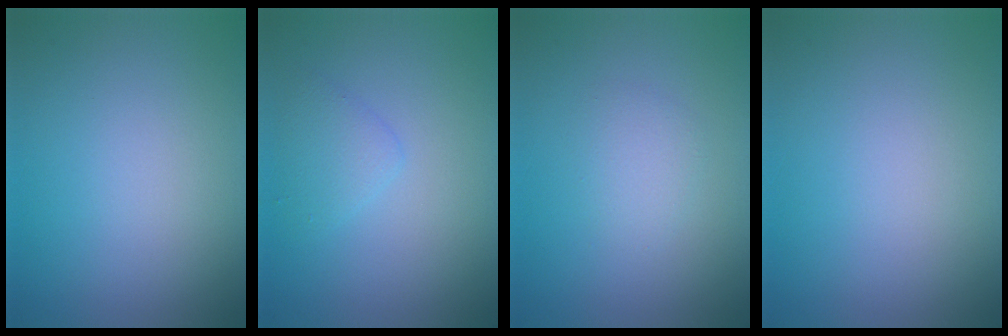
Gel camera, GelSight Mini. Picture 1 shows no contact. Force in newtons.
{"total": 1.7, "press": 1.7, "slide": 0.2}
{"total": 1.5, "press": 1.5, "slide": 0.0}
{"total": 0.0}